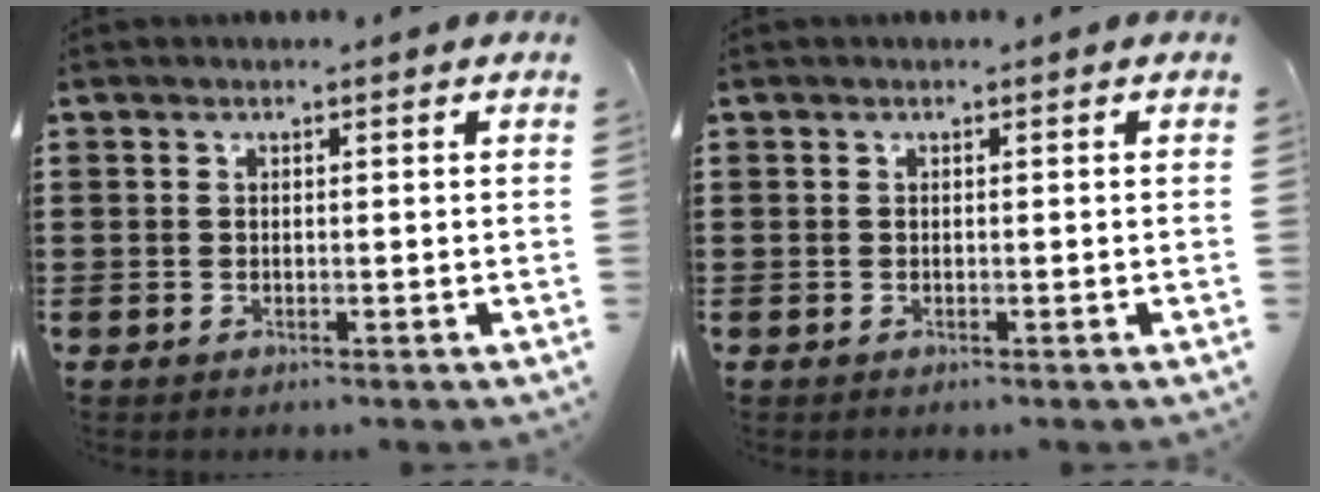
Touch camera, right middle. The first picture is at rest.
{"total": 0.0}